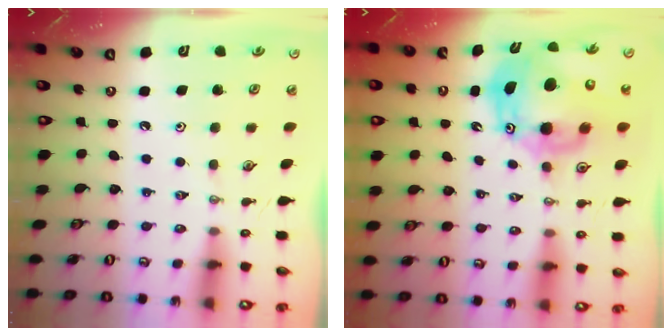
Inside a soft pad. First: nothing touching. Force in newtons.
{"total": 17.6, "press": 17.4, "slide": 2.7}